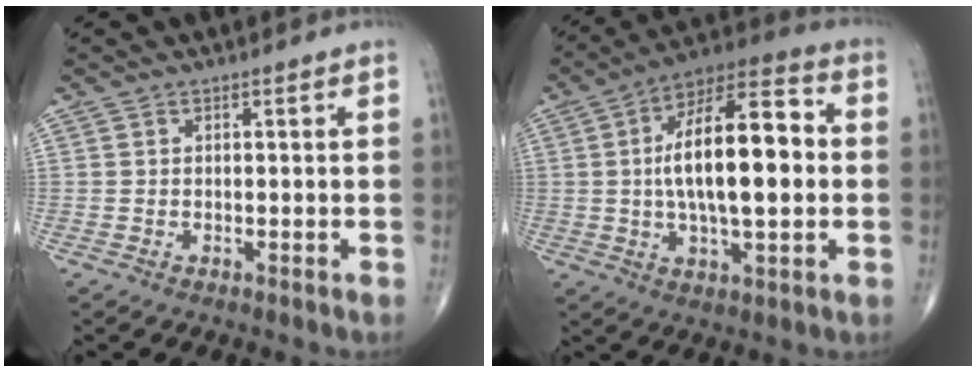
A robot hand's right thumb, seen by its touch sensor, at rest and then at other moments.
{"total": 19.7, "force": [0.8, 7.7, 18.1], "torque": [-0.290, 0.026, 0.006]}